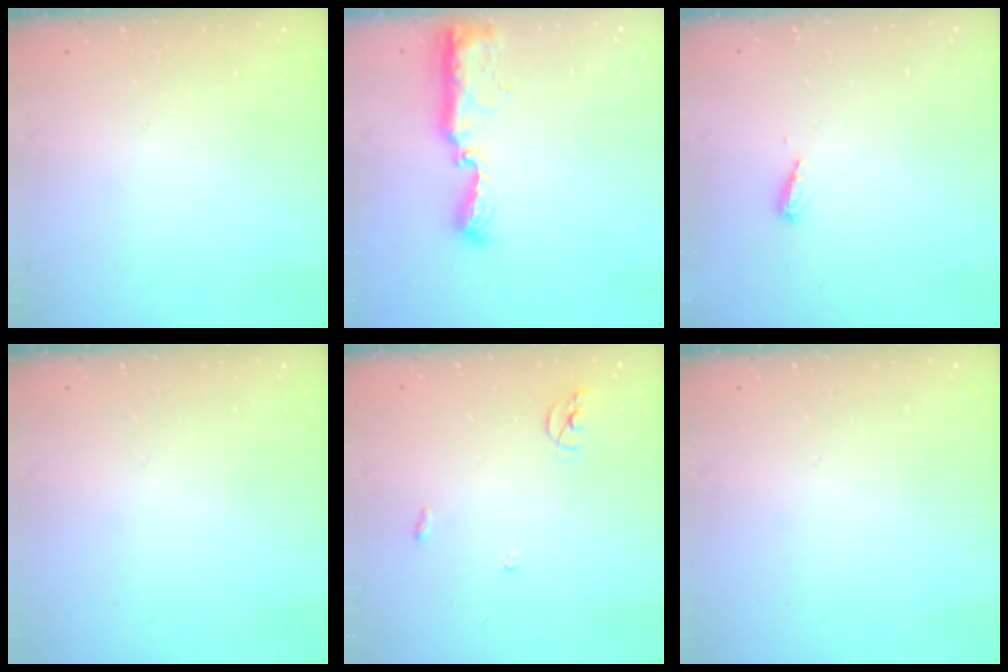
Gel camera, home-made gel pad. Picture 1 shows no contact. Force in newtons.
{"total": 11.2, "press": 10.1, "slide": 4.8}
{"total": 3.6, "press": 3.6, "slide": 0.3}
{"total": 0.0}
{"total": 5.6, "press": 5.6, "slide": 0.4}
{"total": 0.0}